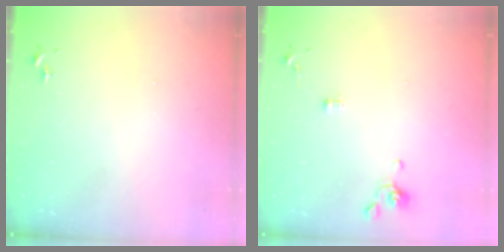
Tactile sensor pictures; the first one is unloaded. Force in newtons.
{"total": 3.6, "press": 3.5, "slide": 0.7}